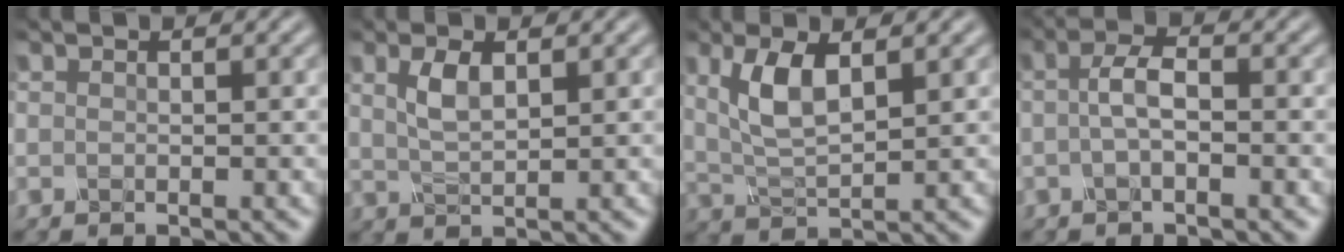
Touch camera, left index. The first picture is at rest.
{"total": 2.6, "force": [1.3, 0.9, 2.1], "torque": [-0.051, 0.005, 0.028]}
{"total": 4.3, "force": [1.7, 1.4, 3.7], "torque": [-0.086, 0.001, 0.035]}
{"total": 2.3, "force": [-0.2, 0.6, 2.2], "torque": [-0.047, 0.008, -0.010]}